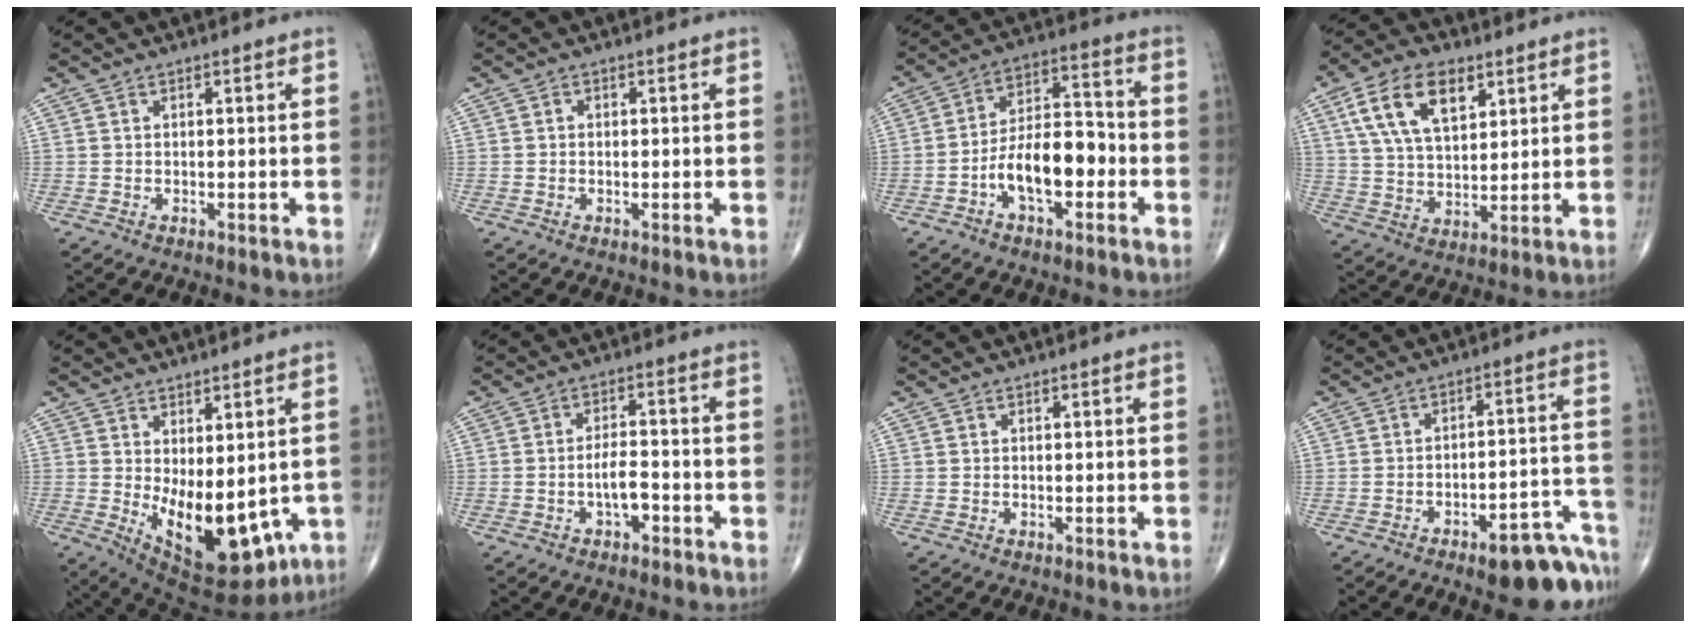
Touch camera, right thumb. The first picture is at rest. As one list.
[{"total": 0.7, "force": [0.1, 0.6, 0.3], "torque": [-0.001, 0.002, -0.001]}, {"total": 12.5, "force": [-3.9, 6.2, 10.2], "torque": [-0.156, 0.043, -0.073]}, {"total": 13.9, "force": [6.3, 7.6, 9.8], "torque": [-0.164, -0.014, 0.118]}, {"total": 15.2, "force": [-1.8, 7.6, 13.0], "torque": [-0.179, -0.022, 0.001]}, {"total": 4.3, "force": [-1.8, 2.1, 3.3], "torque": [-0.050, 0.021, -0.031]}, {"total": 0.0}, {"total": 12.8, "force": [-8.7, 4.1, 8.4], "torque": [-0.064, 0.085, -0.114]}]